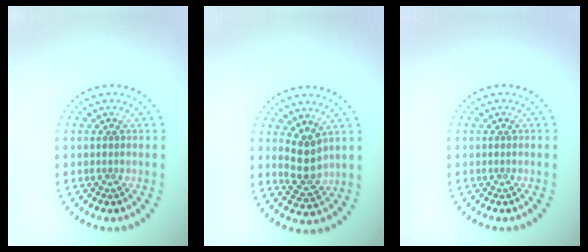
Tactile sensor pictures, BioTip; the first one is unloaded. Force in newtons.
{"total": 2.9, "press": 2.6, "slide": 1.2}
{"total": 0.0}